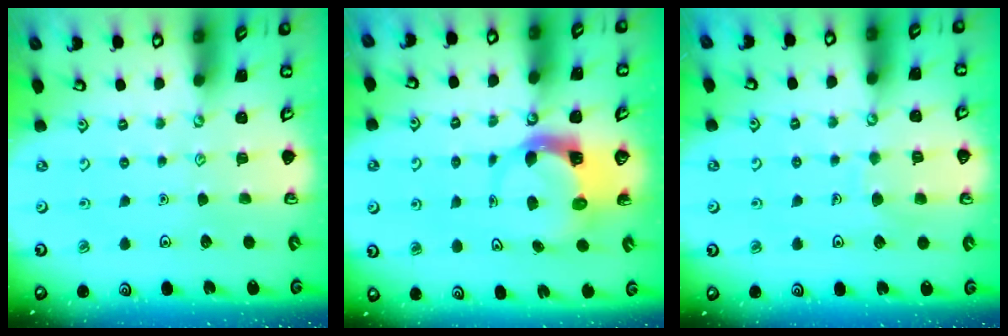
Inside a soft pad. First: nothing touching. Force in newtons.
{"total": 6.2, "press": 6.1, "slide": 1.1}
{"total": 5.8, "press": 5.7, "slide": 0.6}